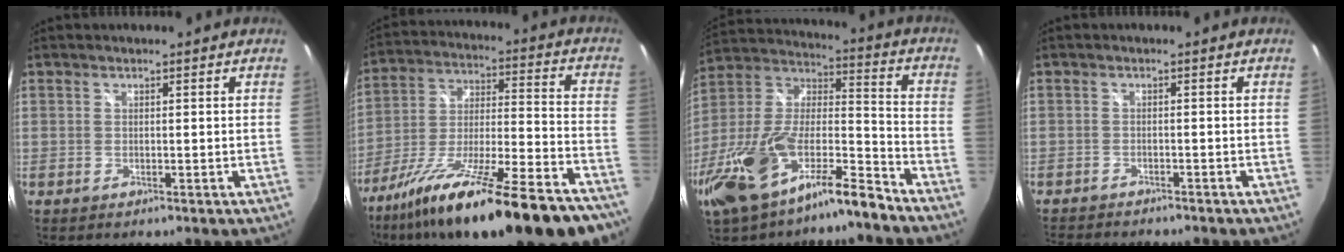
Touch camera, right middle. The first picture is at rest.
{"total": 29.9, "force": [-21.6, 5.5, 19.9], "torque": [-0.328, -0.061, -0.329]}
{"total": 21.6, "force": [-14.9, 6.2, 14.3], "torque": [-0.287, -0.016, -0.273]}
{"total": 6.2, "force": [-5.8, 0.8, 2.1], "torque": [-0.055, -0.018, -0.093]}